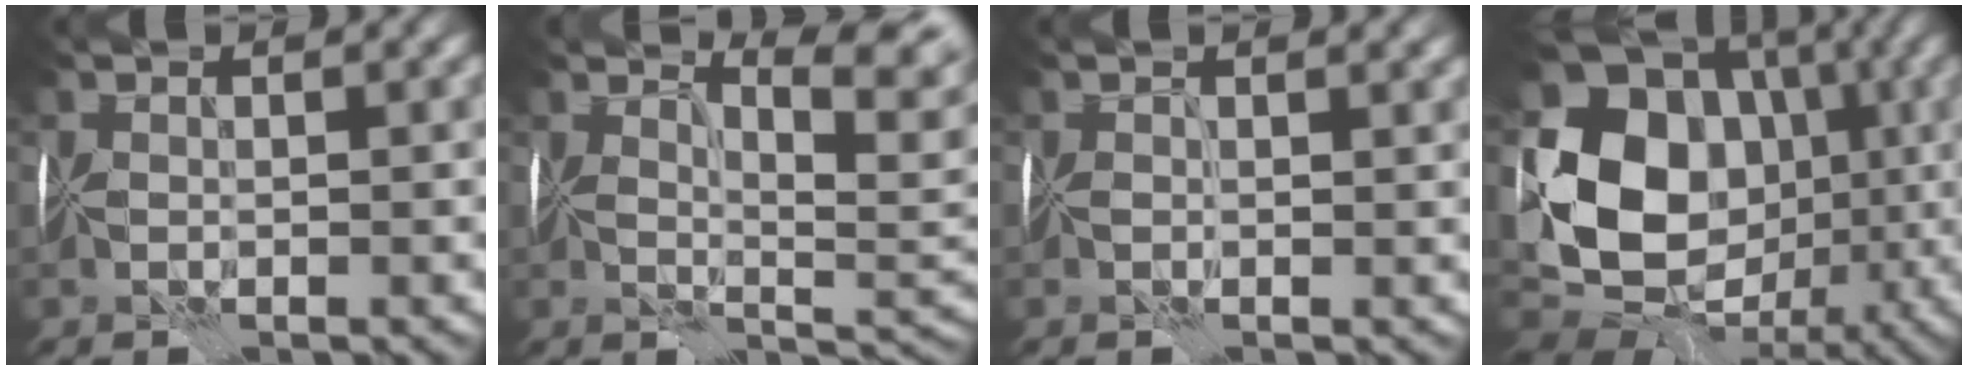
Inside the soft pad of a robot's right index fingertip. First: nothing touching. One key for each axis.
{"total": 3.6, "fx": 2.4, "fy": -0.3, "fz": 2.6, "tx": -0.027, "ty": -0.007, "tz": 0.046}
{"total": 1.3, "fx": 0.5, "fy": -1.1, "fz": -0.2, "tx": 0.010, "ty": -0.008, "tz": 0.006}
{"total": 13.0, "fx": -0.7, "fy": 10.8, "fz": 7.3, "tx": -0.133, "ty": -0.020, "tz": -0.014}